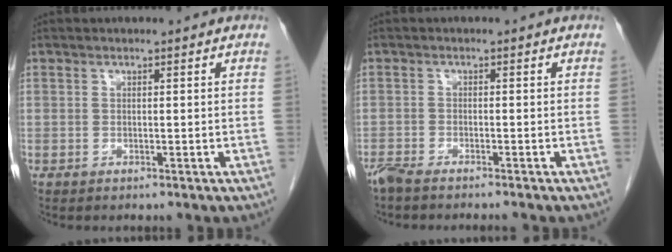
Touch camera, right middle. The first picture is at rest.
{"total": 4.5, "force": [-4.0, 0.1, 2.1], "torque": [-0.029, -0.008, -0.065]}